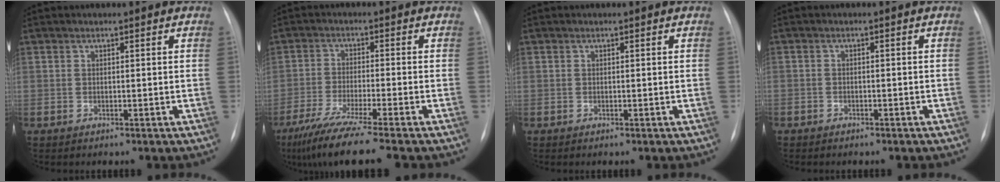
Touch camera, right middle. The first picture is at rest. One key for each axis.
{"total": 11.3, "fx": -8.6, "fy": -0.9, "fz": 7.1, "tx": -0.117, "ty": -0.037, "tz": -0.141}
{"total": 0.0}
{"total": 2.0, "fx": -1.5, "fy": 1.2, "fz": 0.5, "tx": -0.012, "ty": 0.005, "tz": -0.017}